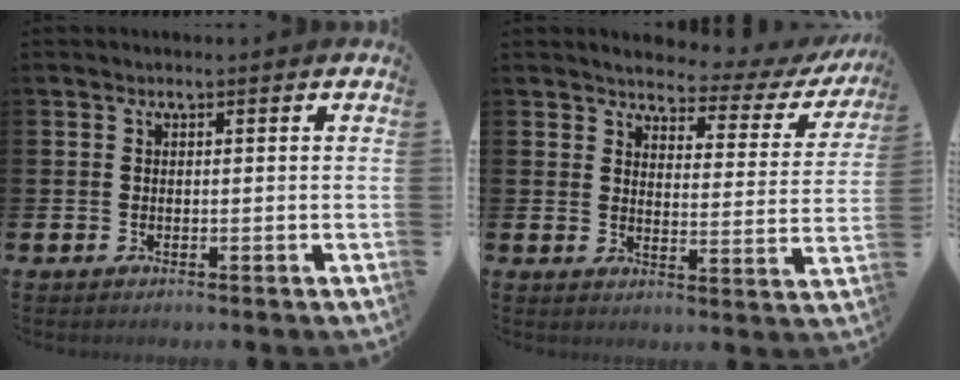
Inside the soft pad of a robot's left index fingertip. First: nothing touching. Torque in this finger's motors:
{"motor_torque": [1.11, -1.03, 0.30, 0.05]}